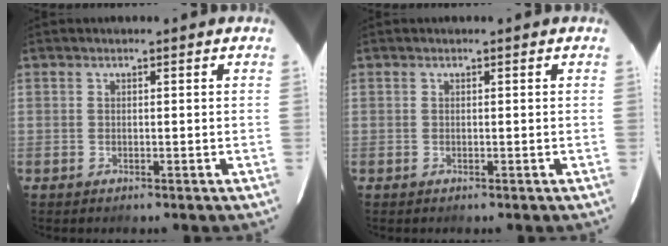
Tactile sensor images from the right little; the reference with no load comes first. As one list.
[{"total": 0.0}]